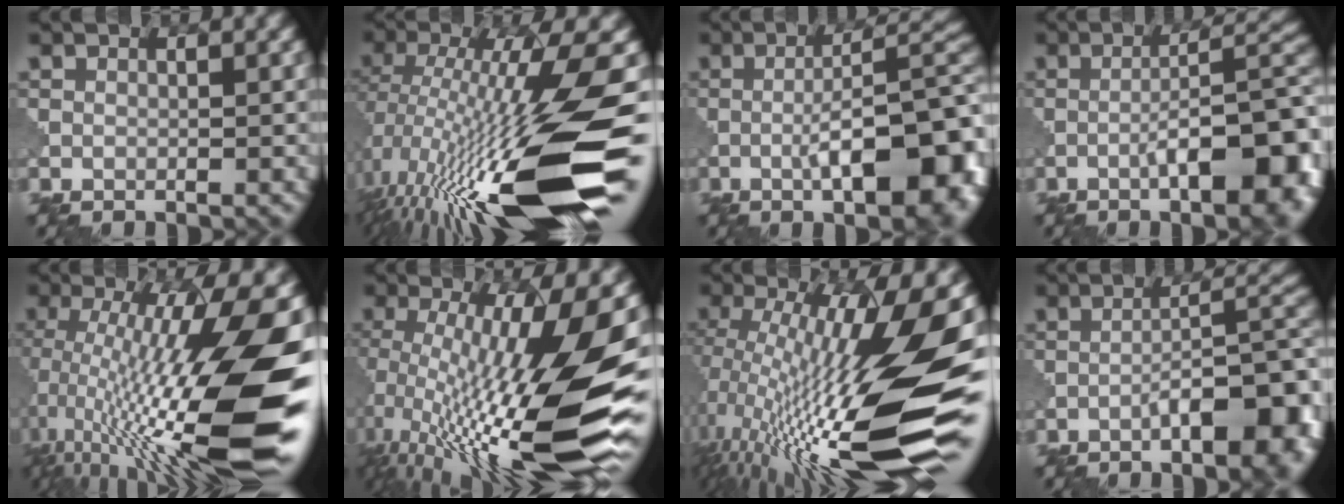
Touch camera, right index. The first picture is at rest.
{"total": 16.7, "force": [-4.5, 3.4, 15.7], "torque": [-0.289, -0.003, -0.067]}
{"total": 13.2, "force": [-2.9, 4.4, 12.1], "torque": [-0.151, 0.011, -0.040]}
{"total": 11.7, "force": [-3.7, 3.6, 10.6], "torque": [-0.139, 0.013, -0.046]}
{"total": 19.4, "force": [-2.9, 5.3, 18.4], "torque": [-0.304, 0.012, -0.056]}
{"total": 18.3, "force": [-2.6, 4.1, 17.7], "torque": [-0.302, -0.001, -0.046]}
{"total": 18.7, "force": [-1.6, 4.3, 18.1], "torque": [-0.306, 0.010, -0.034]}
{"total": 10.7, "force": [-4.3, 3.7, 9.1], "torque": [-0.111, 0.015, -0.053]}